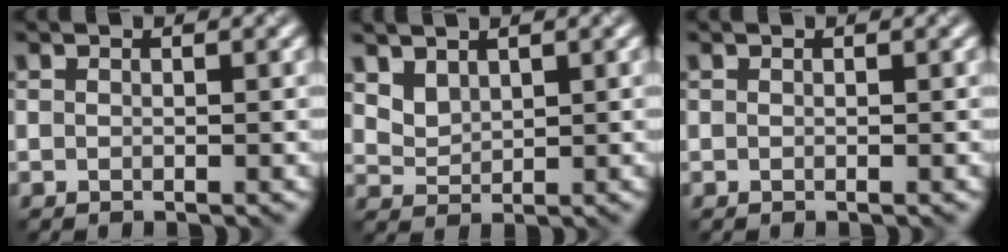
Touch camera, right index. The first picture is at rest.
{"total": 2.3, "force": [1.7, 1.3, 0.9], "torque": [-0.026, -0.007, 0.047]}
{"total": 0.0}